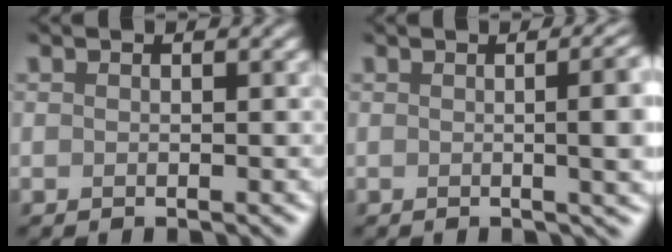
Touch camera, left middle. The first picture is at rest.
{"total": 6.7, "force": [0.0, 2.6, 6.1], "torque": [-0.043, 0.022, 0.000]}